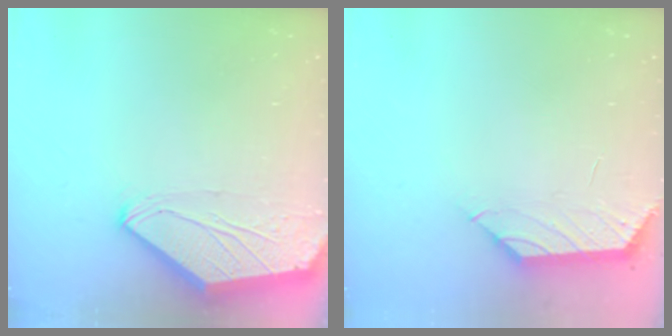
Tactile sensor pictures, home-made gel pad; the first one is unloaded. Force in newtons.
{"total": 1.0, "press": 0.9, "slide": 0.4}